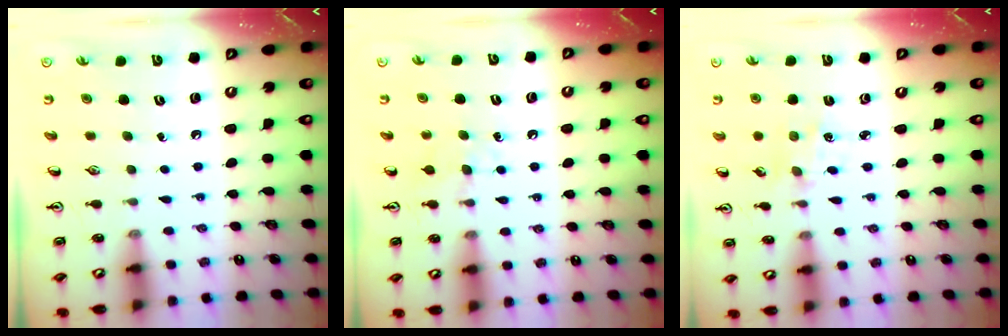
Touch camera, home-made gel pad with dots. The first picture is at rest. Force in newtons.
{"total": 5.0, "press": 5.0, "slide": 0.7}
{"total": 1.3, "press": 1.3, "slide": 0.2}